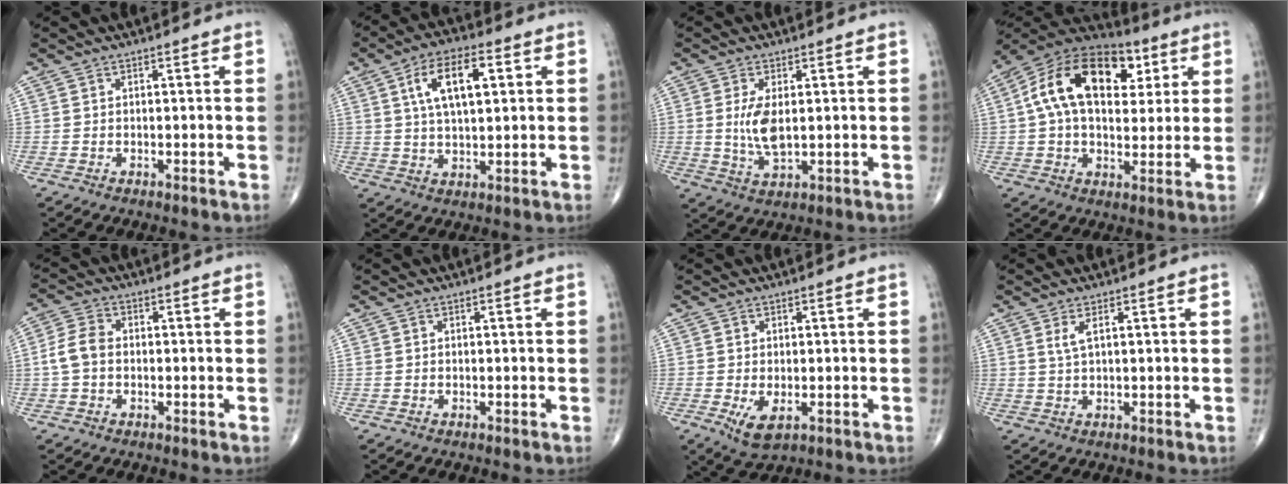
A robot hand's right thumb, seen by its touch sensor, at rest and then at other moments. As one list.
[{"total": 11.4, "force": [3.4, 5.0, 9.7], "torque": [-0.163, 0.004, 0.057]}, {"total": 6.3, "force": [0.6, 2.7, 5.6], "torque": [-0.114, -0.012, 0.017]}, {"total": 21.0, "force": [5.5, 12.7, 15.7], "torque": [-0.249, 0.015, 0.079]}, {"total": 5.2, "force": [-0.4, 3.7, 3.7], "torque": [-0.077, 0.015, -0.014]}, {"total": 0.0}, {"total": 4.7, "force": [-1.3, 2.3, 3.9], "torque": [-0.071, -0.012, -0.015]}, {"total": 2.3, "force": [0.9, 0.5, 2.0], "torque": [-0.048, -0.001, 0.022]}]